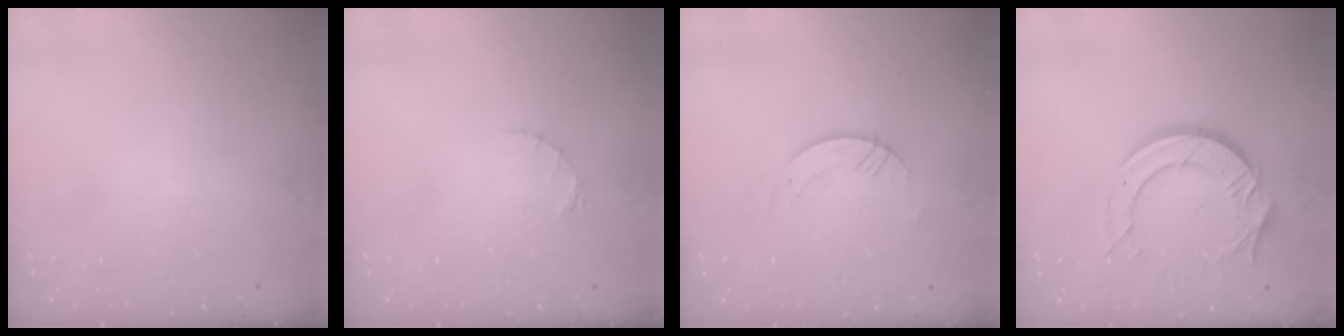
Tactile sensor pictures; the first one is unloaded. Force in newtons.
{"total": 2.0, "press": 2.0, "slide": 0.4}
{"total": 2.6, "press": 2.6, "slide": 0.2}
{"total": 14.3, "press": 14.2, "slide": 1.3}